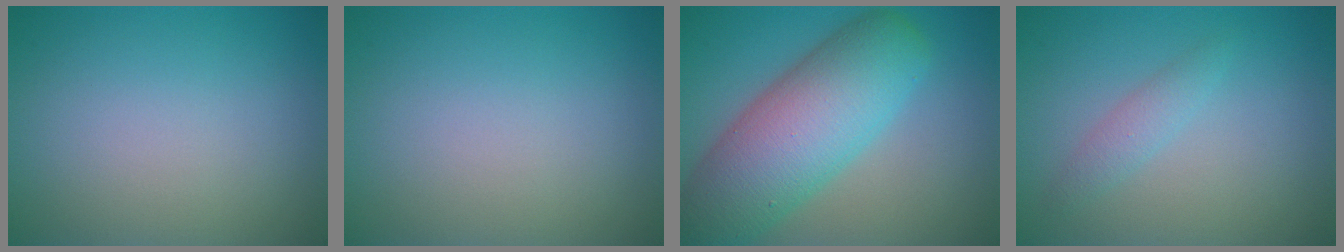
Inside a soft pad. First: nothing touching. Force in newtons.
{"total": 0.0}
{"total": 10.5, "press": 10.5, "slide": 0.4}
{"total": 1.5, "press": 1.5, "slide": 0.0}